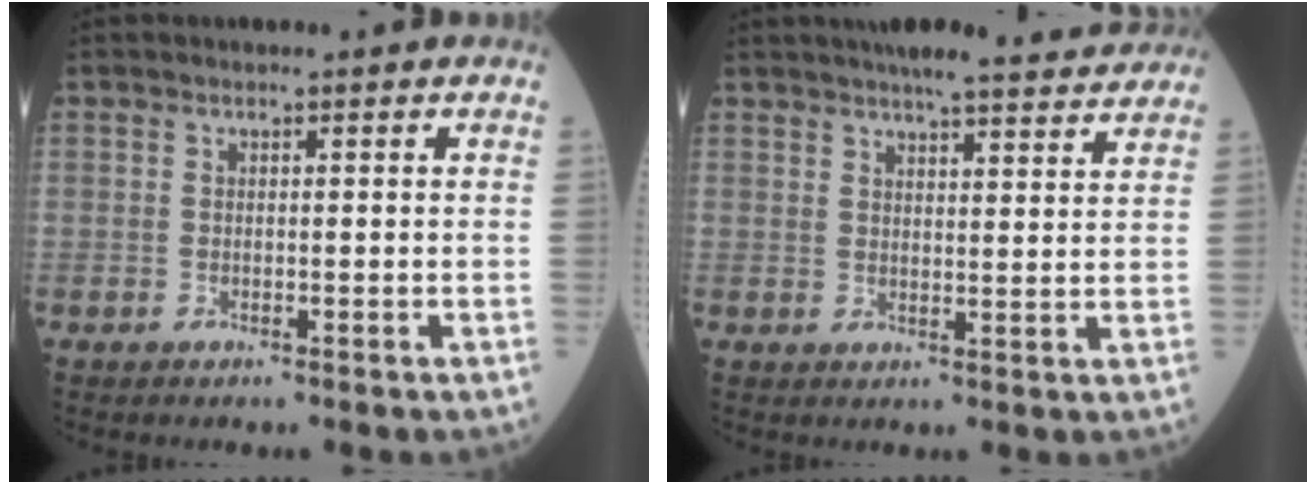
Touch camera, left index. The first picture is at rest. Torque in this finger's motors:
{"motor_torque": [0.18, -0.17, 0.12, 0.06]}